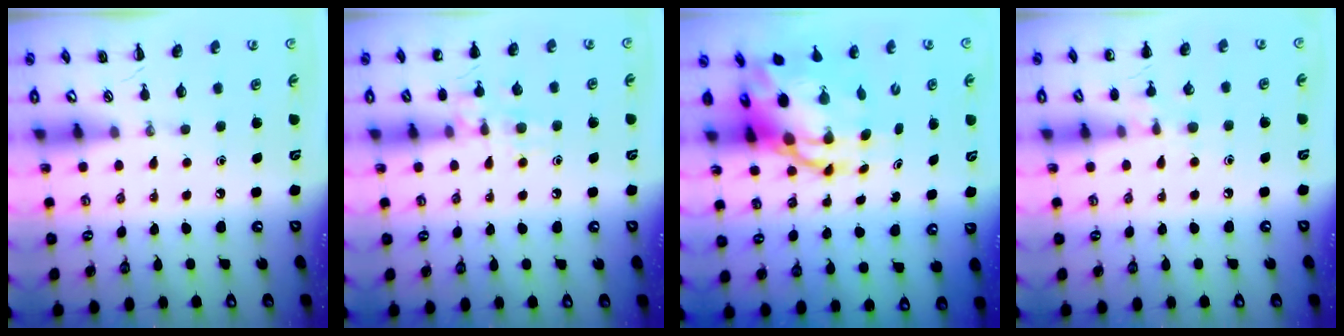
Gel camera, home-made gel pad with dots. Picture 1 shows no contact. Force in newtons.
{"total": 10.0, "press": 9.9, "slide": 1.1}
{"total": 11.5, "press": 11.1, "slide": 2.9}
{"total": 7.5, "press": 7.2, "slide": 2.2}